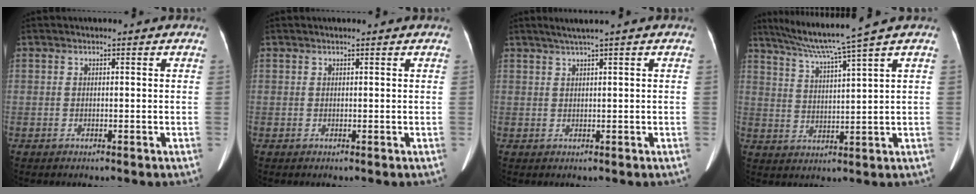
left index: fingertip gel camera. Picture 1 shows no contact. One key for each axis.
{"total": 0.8, "fx": 0.7, "fy": 0.1, "fz": 0.3, "tx": -0.007, "ty": 0.013, "tz": 0.009}
{"total": 2.4, "fx": 1.6, "fy": -0.6, "fz": 1.6, "tx": -0.036, "ty": 0.004, "tz": 0.035}
{"total": 9.1, "fx": 7.2, "fy": -2.6, "fz": 4.9, "tx": -0.087, "ty": -0.001, "tz": 0.129}